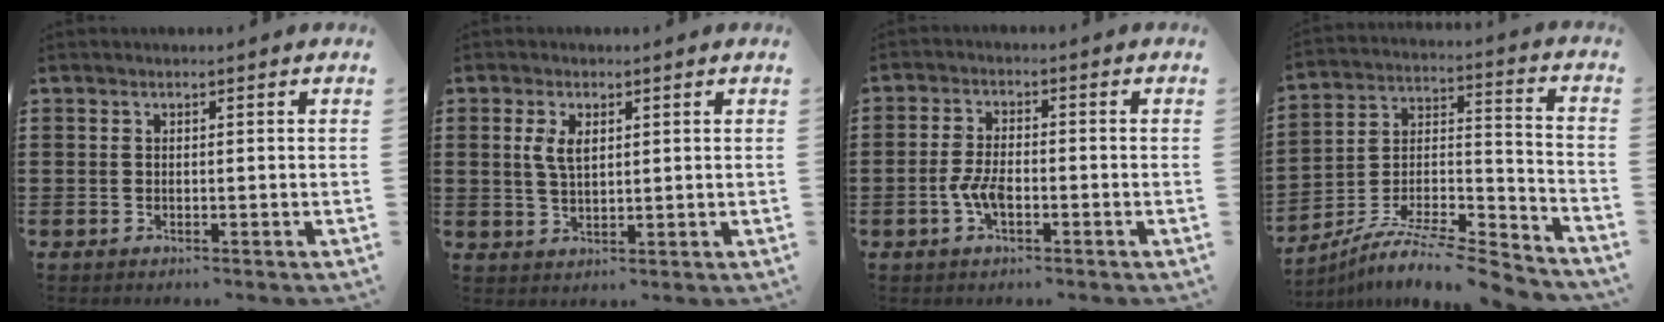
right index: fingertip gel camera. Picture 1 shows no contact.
{"total": 3.6, "force": [1.0, 1.7, 3.0], "torque": [-0.065, 0.007, 0.017]}
{"total": 4.1, "force": [-1.5, 1.6, 3.5], "torque": [-0.090, -0.008, -0.032]}
{"total": 9.4, "force": [-8.3, 1.9, 4.0], "torque": [-0.067, 0.017, -0.163]}